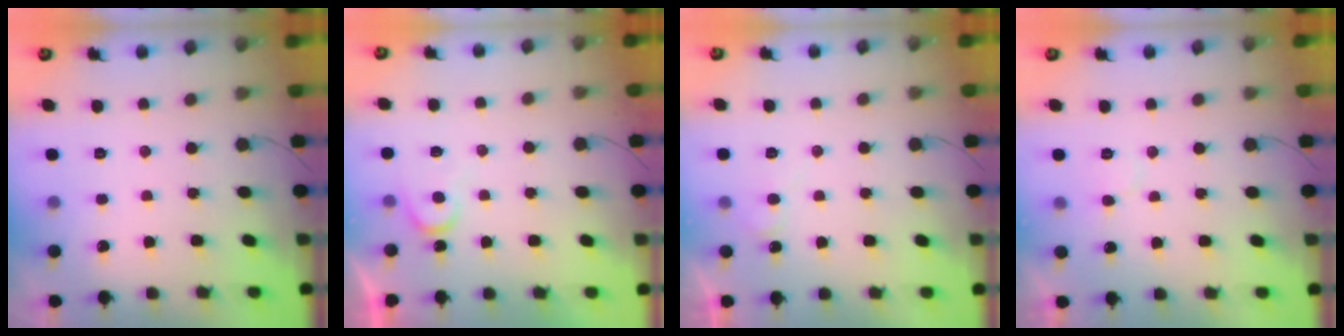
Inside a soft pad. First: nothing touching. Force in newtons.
{"total": 6.0, "press": 6.0, "slide": 0.5}
{"total": 4.7, "press": 4.7, "slide": 0.6}
{"total": 5.7, "press": 5.6, "slide": 0.4}